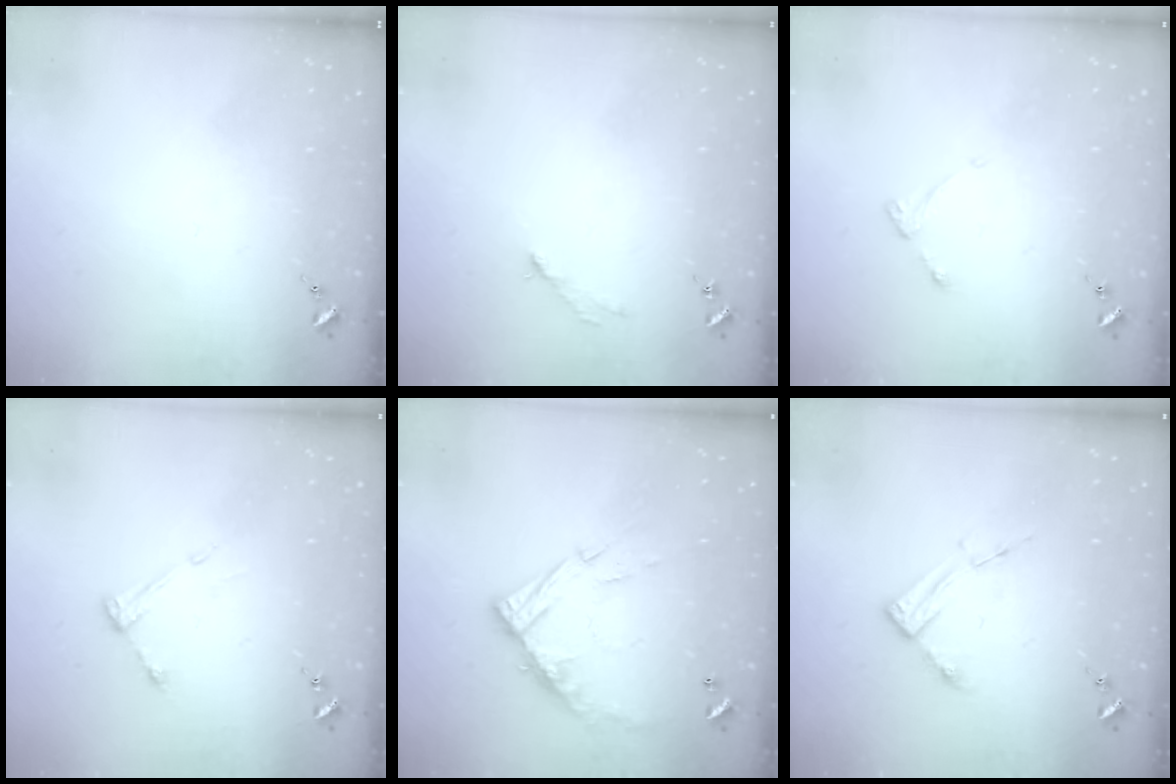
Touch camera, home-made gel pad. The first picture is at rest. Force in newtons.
{"total": 2.8, "press": 2.8, "slide": 0.4}
{"total": 2.6, "press": 2.6, "slide": 0.5}
{"total": 5.0, "press": 4.9, "slide": 0.4}
{"total": 13.3, "press": 13.2, "slide": 1.2}
{"total": 6.2, "press": 6.2, "slide": 0.4}